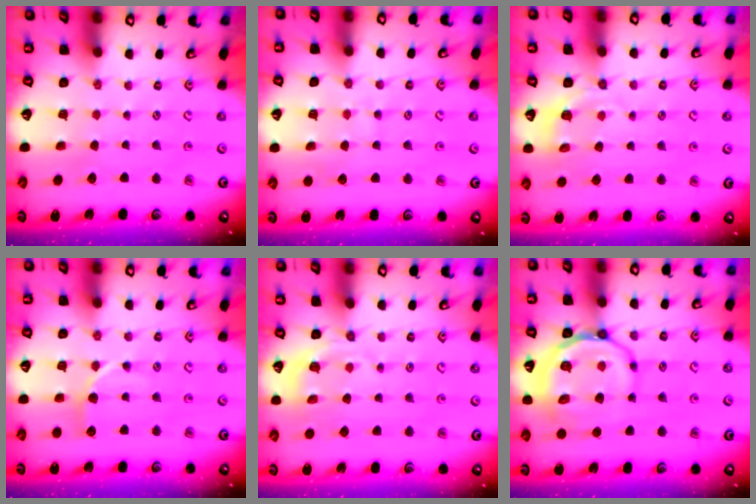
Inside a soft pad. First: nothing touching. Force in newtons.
{"total": 6.8, "press": 6.8, "slide": 0.6}
{"total": 4.0, "press": 3.4, "slide": 1.9}
{"total": 6.5, "press": 6.5, "slide": 0.3}
{"total": 5.0, "press": 4.5, "slide": 2.3}
{"total": 12.4, "press": 12.1, "slide": 2.3}